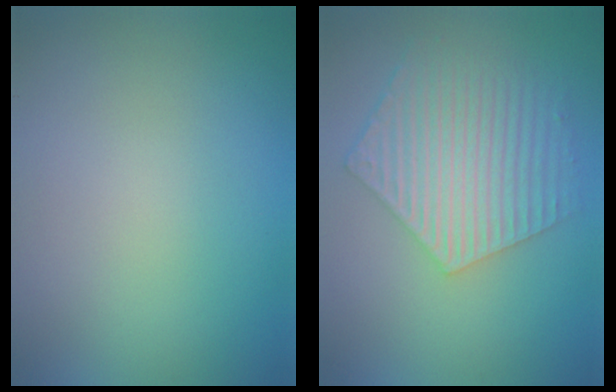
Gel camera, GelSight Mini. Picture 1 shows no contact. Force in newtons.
{"total": 5.8, "press": 4.4, "slide": 3.9}